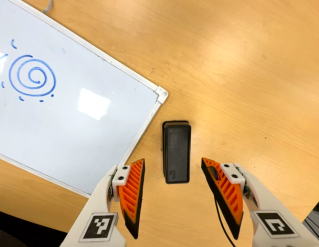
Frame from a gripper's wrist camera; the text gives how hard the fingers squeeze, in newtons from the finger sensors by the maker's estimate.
{"total": 0.0}